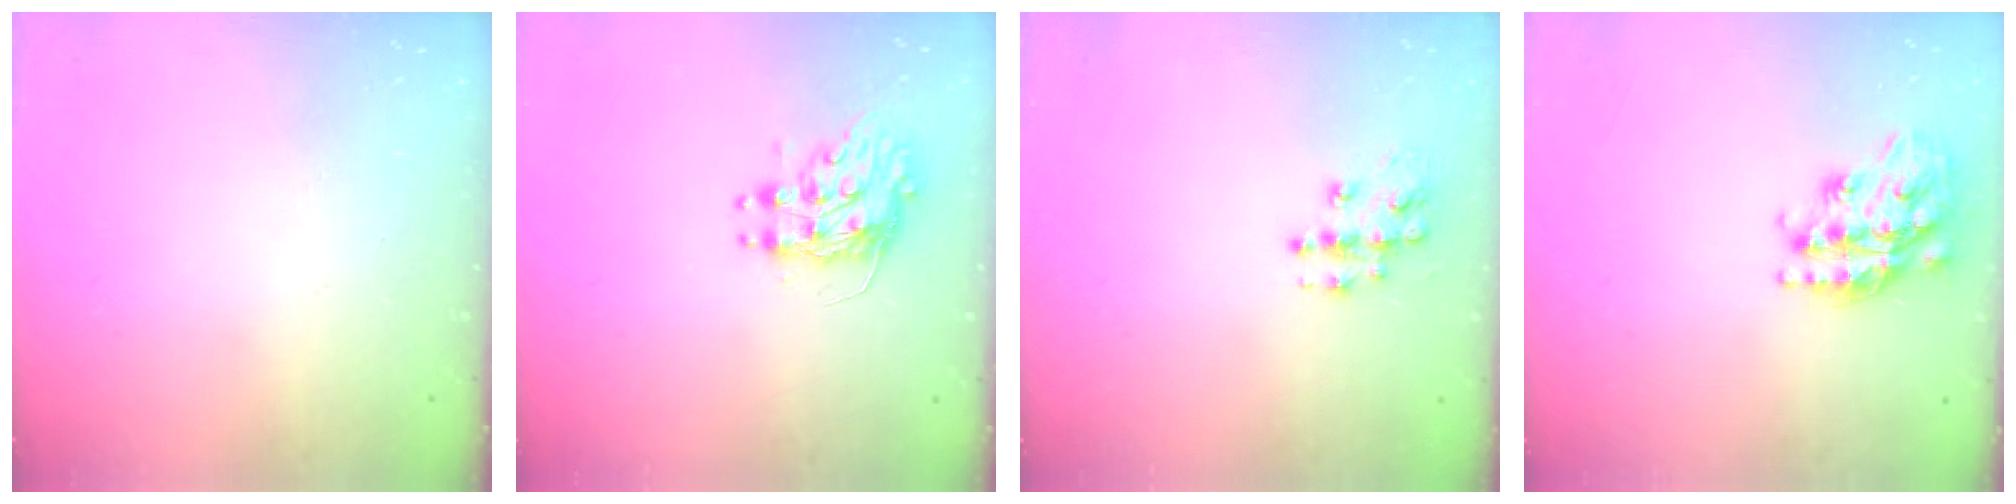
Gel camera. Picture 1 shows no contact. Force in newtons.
{"total": 9.1, "press": 9.0, "slide": 1.0}
{"total": 9.4, "press": 9.4, "slide": 0.5}
{"total": 18.6, "press": 18.5, "slide": 1.5}